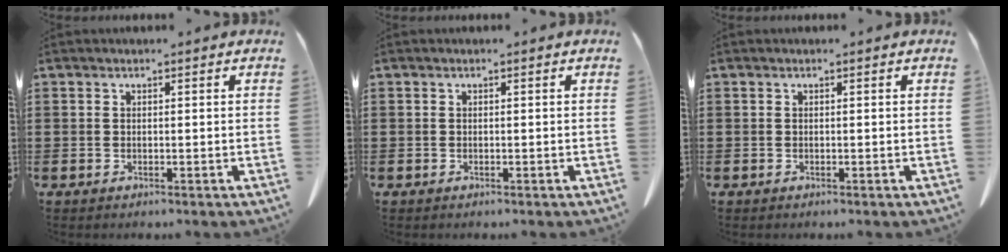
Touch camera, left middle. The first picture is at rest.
{"total": 0.0}
{"total": 0.0}